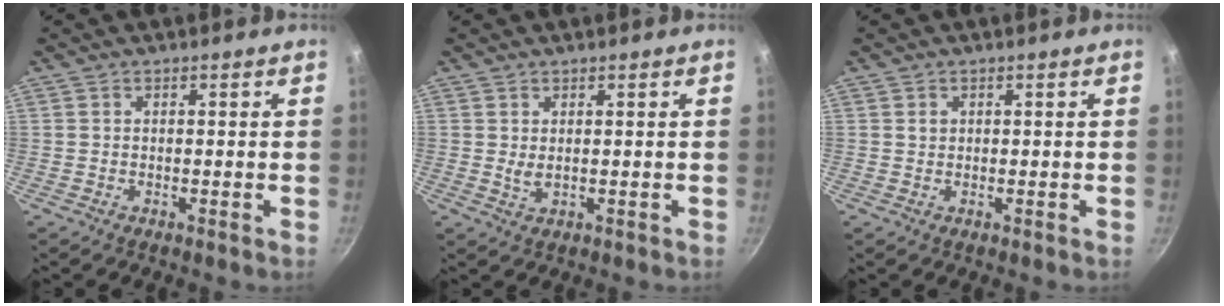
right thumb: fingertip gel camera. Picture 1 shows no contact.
{"total": 1.8, "force": [0.4, 0.8, 1.5], "torque": [-0.027, -0.008, 0.009]}
{"total": 1.0, "force": [0.3, 0.9, 0.4], "torque": [-0.005, 0.002, 0.005]}